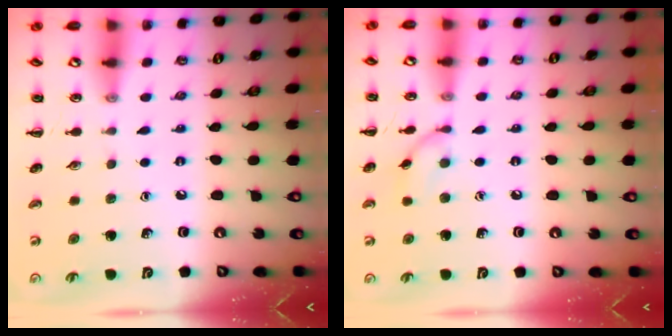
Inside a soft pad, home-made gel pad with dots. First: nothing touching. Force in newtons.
{"total": 7.5, "press": 7.5, "slide": 0.3}